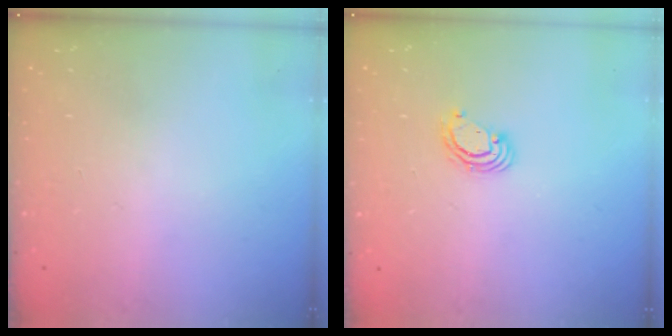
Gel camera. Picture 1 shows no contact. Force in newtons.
{"total": 3.8, "press": 3.8, "slide": 0.2}